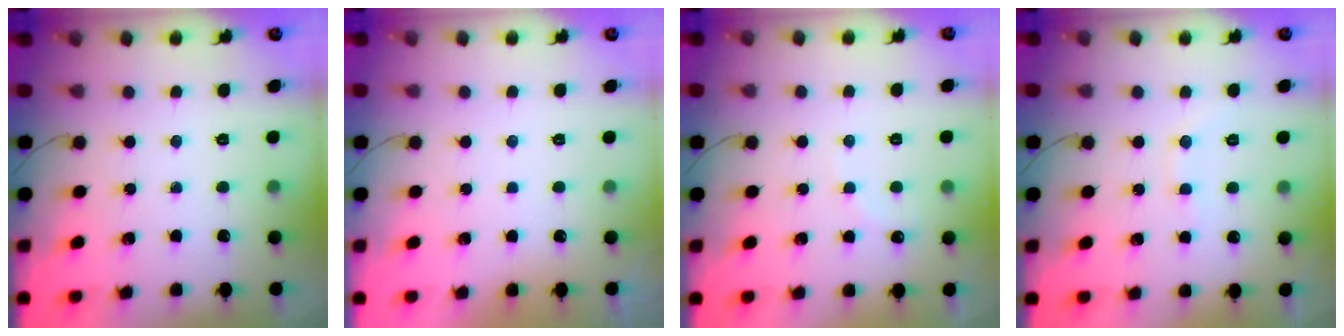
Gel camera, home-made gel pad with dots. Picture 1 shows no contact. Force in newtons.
{"total": 3.0, "press": 3.0, "slide": 0.1}
{"total": 4.2, "press": 4.0, "slide": 1.1}
{"total": 6.4, "press": 6.3, "slide": 1.2}